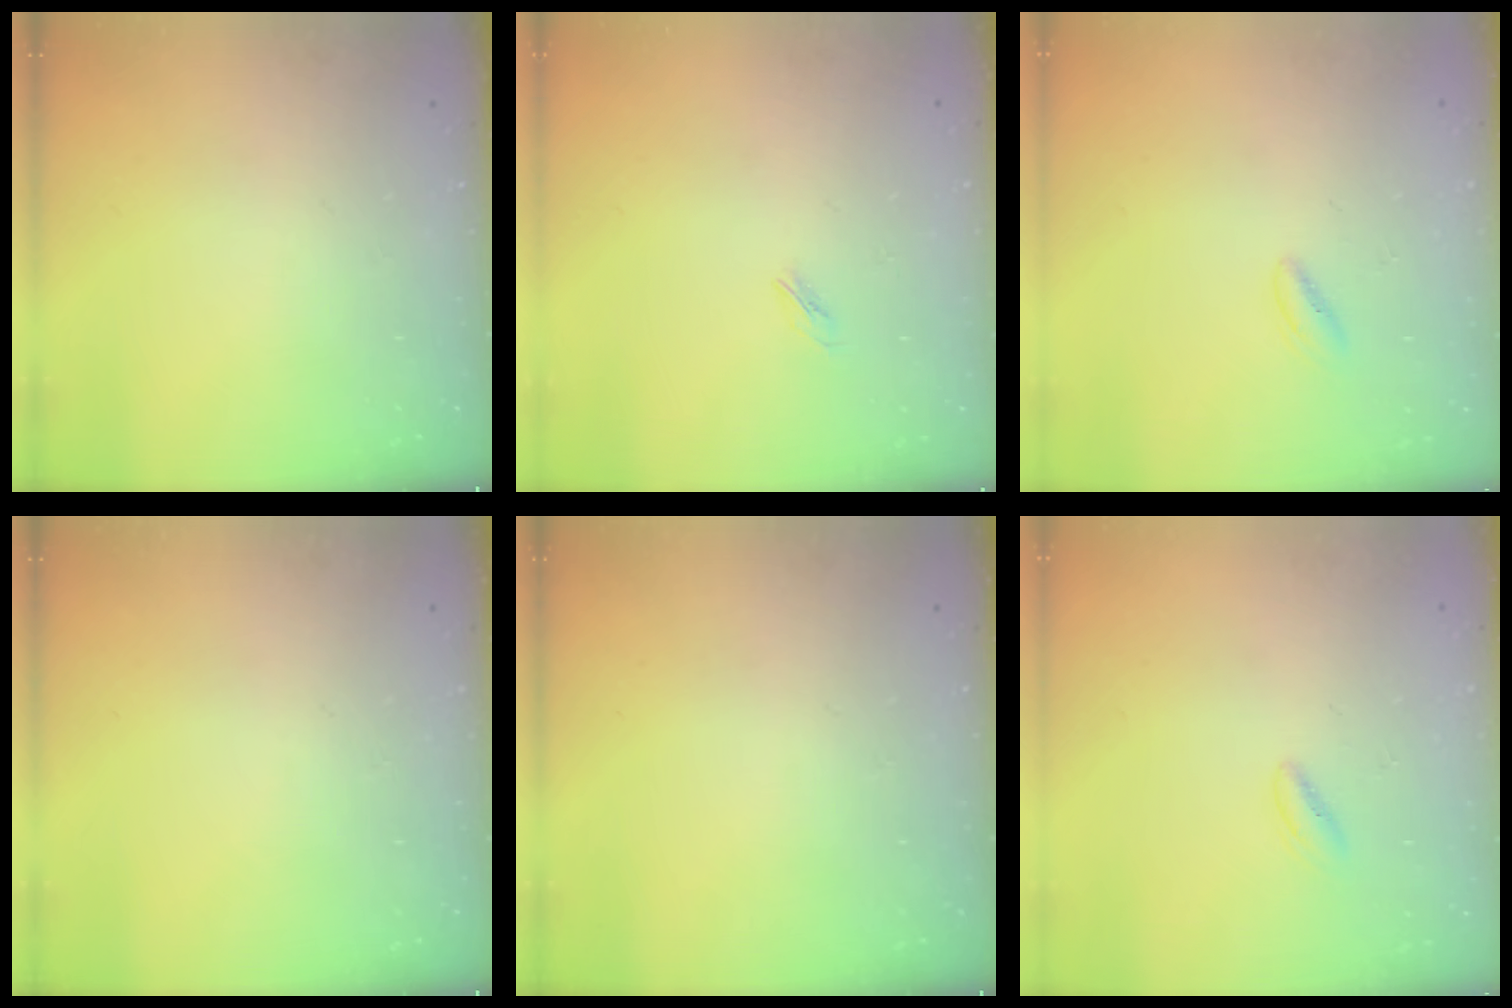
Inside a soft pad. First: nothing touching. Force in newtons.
{"total": 1.7, "press": 1.7, "slide": 0.2}
{"total": 1.5, "press": 1.4, "slide": 0.3}
{"total": 0.0}
{"total": 0.0}
{"total": 1.5, "press": 1.4, "slide": 0.3}